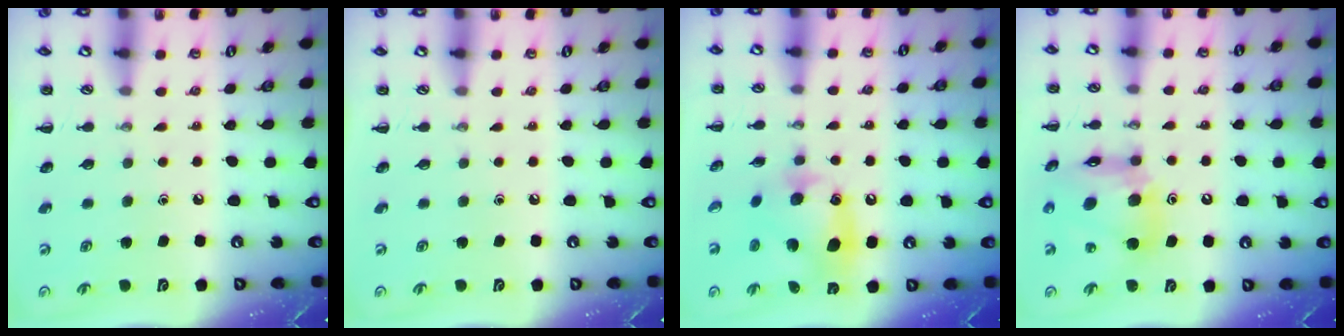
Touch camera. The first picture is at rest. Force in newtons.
{"total": 0.0}
{"total": 13.7, "press": 13.6, "slide": 1.7}
{"total": 15.5, "press": 14.8, "slide": 4.4}